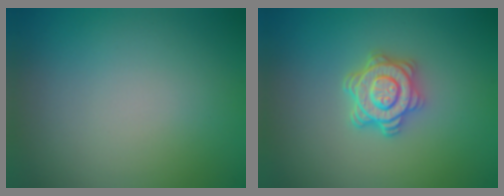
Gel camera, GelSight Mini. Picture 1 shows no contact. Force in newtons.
{"total": 4.3, "press": 3.6, "slide": 2.3}